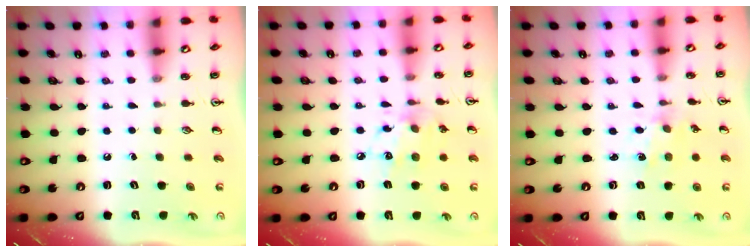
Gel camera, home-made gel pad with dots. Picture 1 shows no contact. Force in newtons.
{"total": 9.8, "press": 9.8, "slide": 0.6}
{"total": 1.6, "press": 1.5, "slide": 0.1}